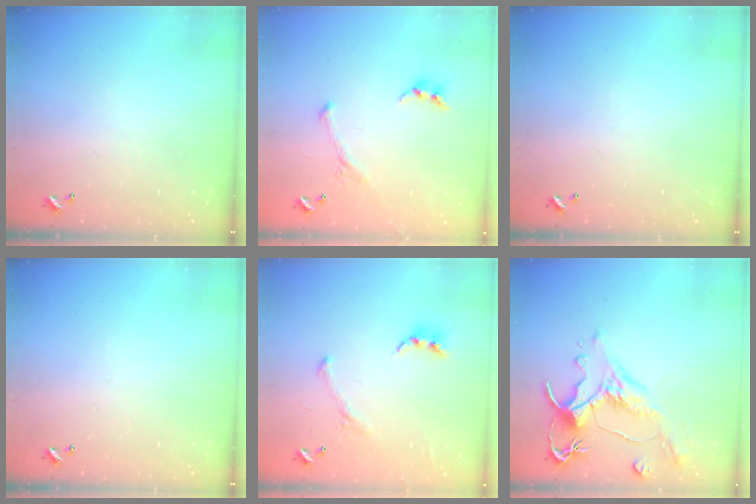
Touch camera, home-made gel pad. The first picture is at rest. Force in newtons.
{"total": 2.8, "press": 2.6, "slide": 1.0}
{"total": 0.0}
{"total": 0.0}
{"total": 1.6, "press": 1.4, "slide": 0.8}
{"total": 1.6, "press": 0.4, "slide": 1.6}